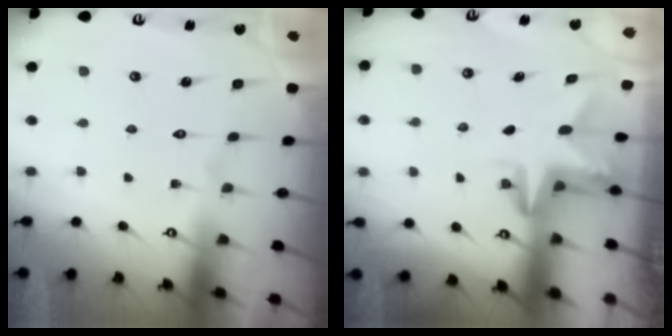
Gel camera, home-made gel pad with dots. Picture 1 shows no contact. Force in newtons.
{"total": 3.0, "press": 3.0, "slide": 0.2}